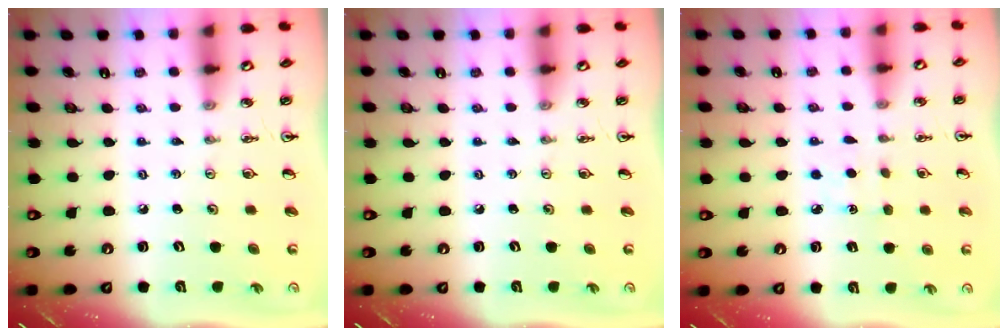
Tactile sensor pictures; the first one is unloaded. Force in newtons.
{"total": 0.0}
{"total": 2.4, "press": 2.4, "slide": 0.3}